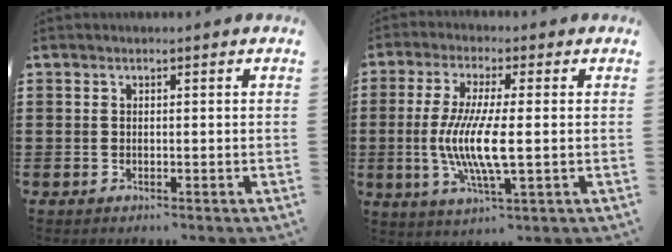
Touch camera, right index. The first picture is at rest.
{"total": 8.9, "force": [-0.9, 1.5, 8.7], "torque": [-0.187, -0.016, -0.025]}